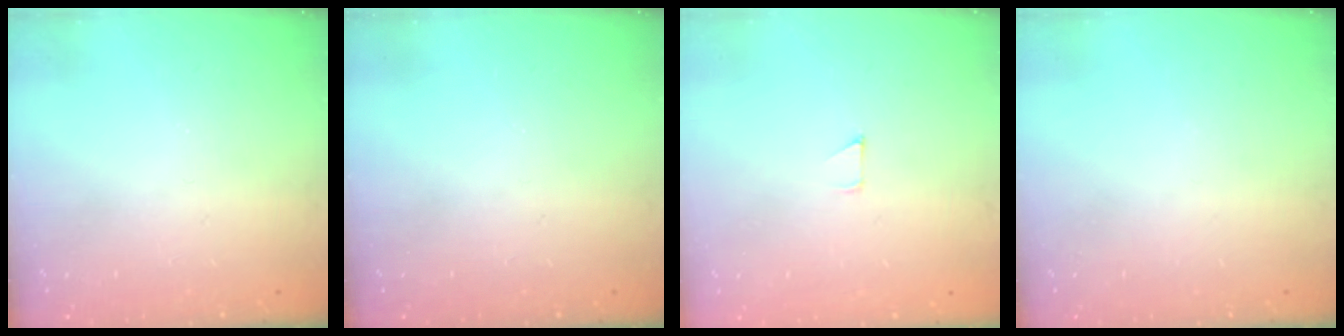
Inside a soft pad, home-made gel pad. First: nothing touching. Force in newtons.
{"total": 0.0}
{"total": 2.7, "press": 2.7, "slide": 0.2}
{"total": 0.0}